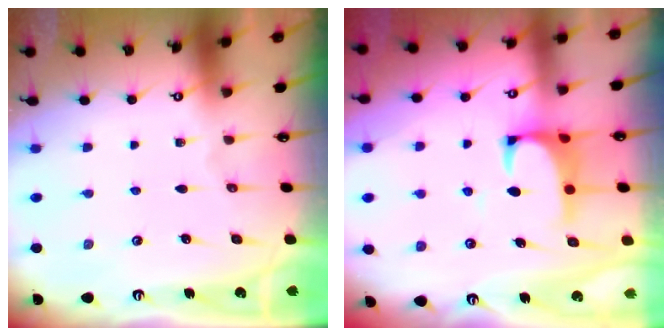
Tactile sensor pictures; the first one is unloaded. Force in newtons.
{"total": 1.8, "press": 1.7, "slide": 0.8}